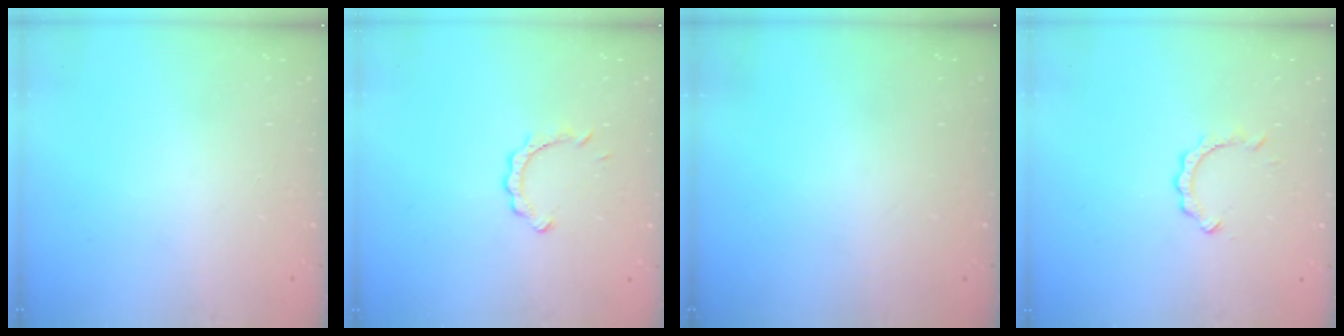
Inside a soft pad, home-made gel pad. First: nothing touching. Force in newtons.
{"total": 3.8, "press": 3.7, "slide": 0.2}
{"total": 0.0}
{"total": 2.7, "press": 2.7, "slide": 0.2}